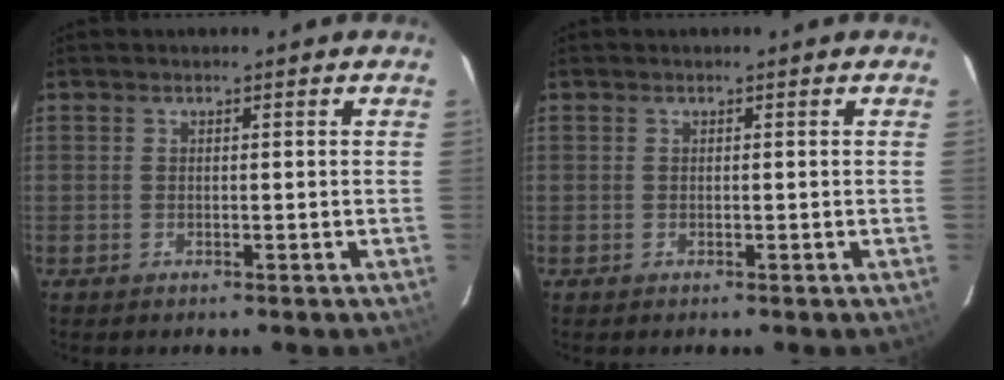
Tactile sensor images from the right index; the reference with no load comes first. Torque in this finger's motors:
{"motor_torque": [0.00, 0.00, 0.00, 0.00]}